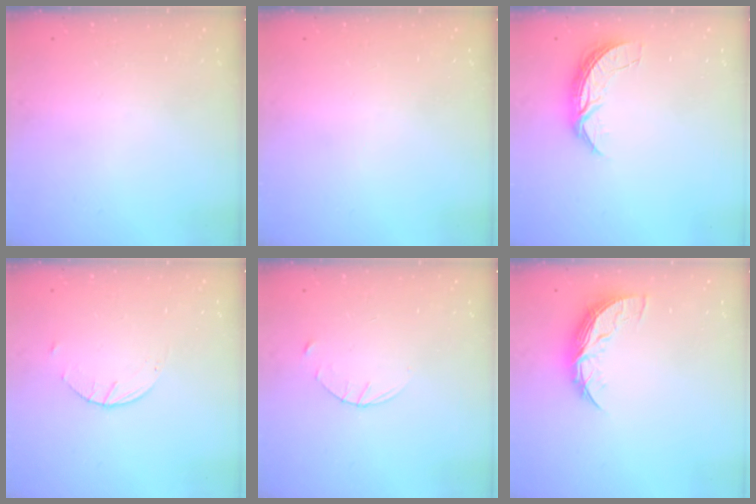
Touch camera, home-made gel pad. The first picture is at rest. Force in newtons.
{"total": 0.0}
{"total": 6.9, "press": 6.8, "slide": 0.5}
{"total": 2.6, "press": 2.6, "slide": 0.4}
{"total": 3.6, "press": 3.5, "slide": 0.4}
{"total": 8.3, "press": 8.3, "slide": 0.7}